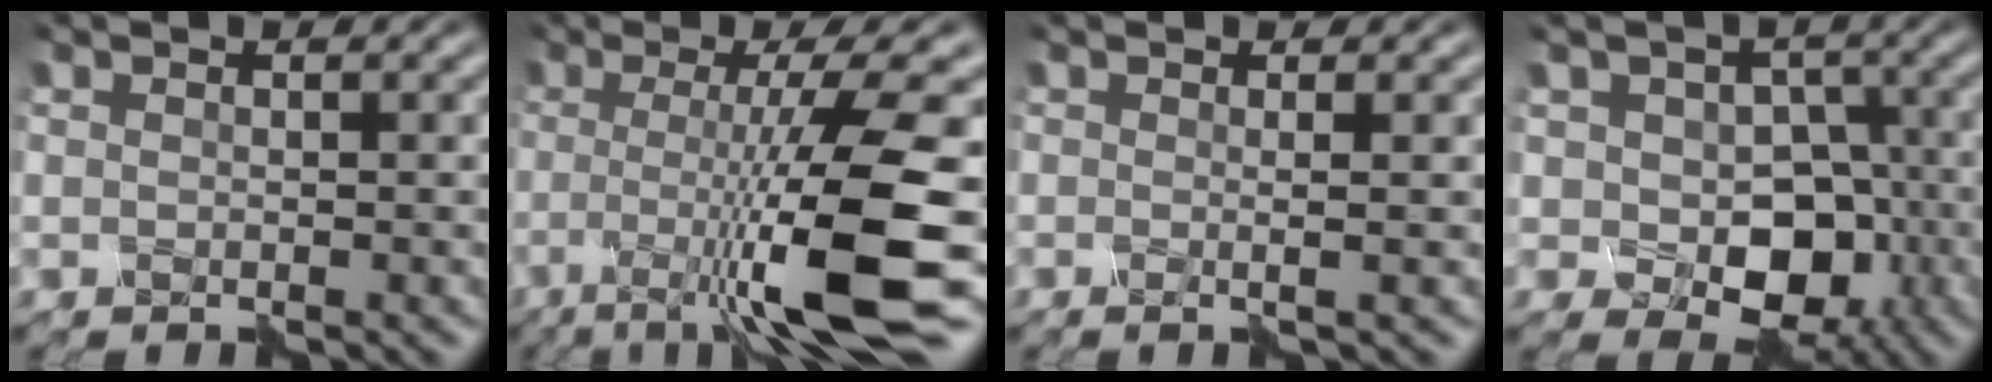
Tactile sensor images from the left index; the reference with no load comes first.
{"total": 10.9, "force": [-2.3, 1.6, 10.5], "torque": [-0.129, -0.012, -0.046]}
{"total": 1.2, "force": [0.1, 0.4, 1.1], "torque": [-0.013, 0.006, -0.018]}
{"total": 5.9, "force": [-1.8, 4.5, 3.3], "torque": [-0.045, -0.008, -0.031]}